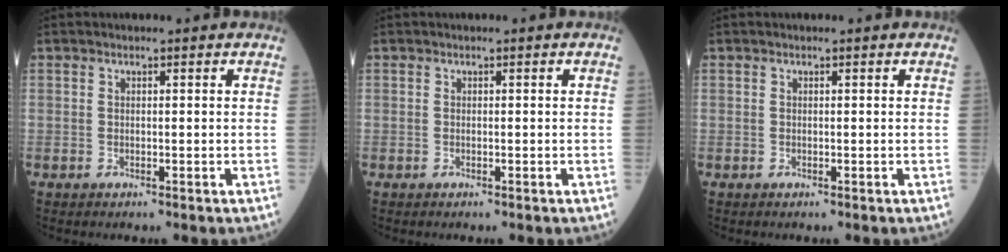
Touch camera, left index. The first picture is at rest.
{"total": 0.0}
{"total": 0.0}